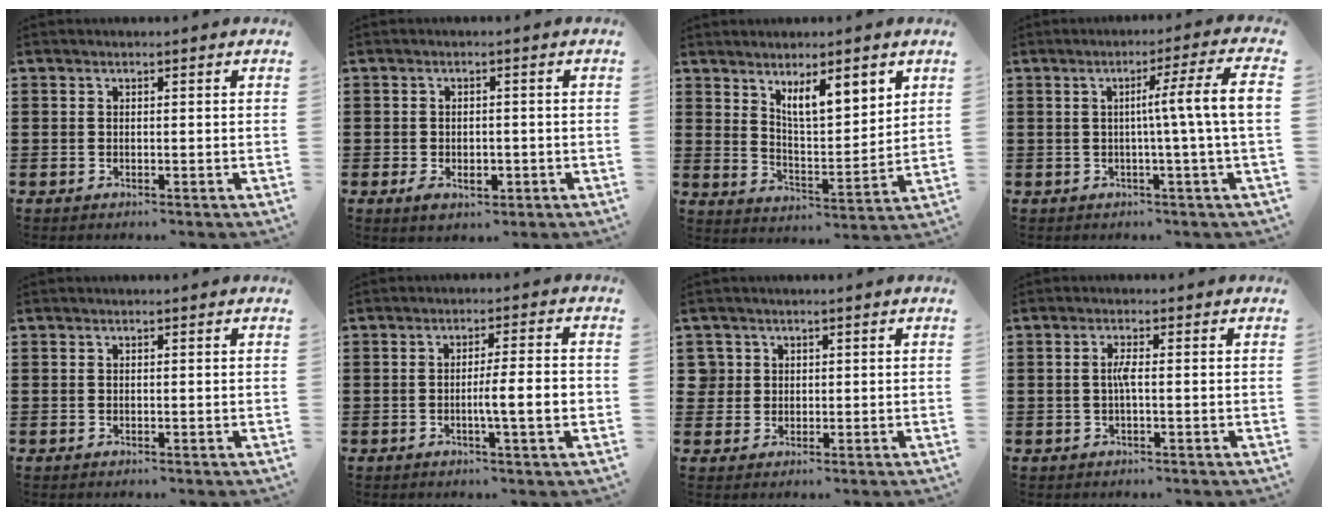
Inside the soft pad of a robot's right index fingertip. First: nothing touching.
{"total": 2.8, "force": [-1.0, 1.7, 2.1], "torque": [-0.038, 0.000, -0.017]}
{"total": 7.2, "force": [4.8, 2.1, 4.9], "torque": [-0.093, -0.014, 0.081]}
{"total": 7.2, "force": [0.0, -1.3, 7.1], "torque": [-0.119, -0.013, -0.009]}
{"total": 0.0}
{"total": 5.6, "force": [-1.1, 0.1, 5.5], "torque": [-0.093, -0.004, -0.020]}
{"total": 2.5, "force": [0.5, 2.4, 0.2], "torque": [-0.017, 0.012, 0.007]}
{"total": 2.2, "force": [-0.3, 0.2, 2.1], "torque": [-0.051, -0.003, -0.010]}